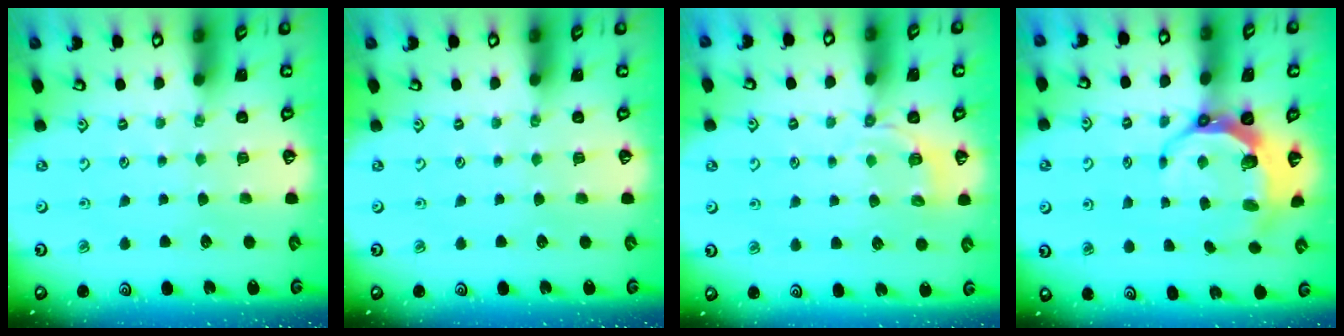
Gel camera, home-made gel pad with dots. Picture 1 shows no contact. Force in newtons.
{"total": 0.0}
{"total": 4.0, "press": 3.4, "slide": 1.9}
{"total": 7.6, "press": 6.2, "slide": 4.3}